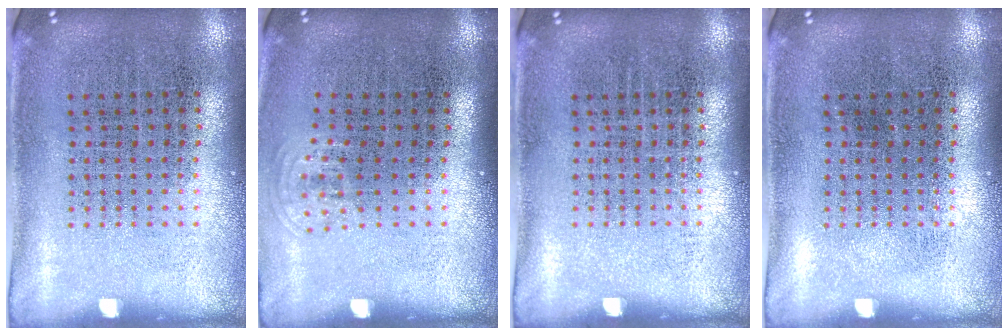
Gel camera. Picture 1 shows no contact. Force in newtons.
{"total": 0.8, "press": 0.5, "slide": 0.6}
{"total": 0.0}
{"total": 0.0}